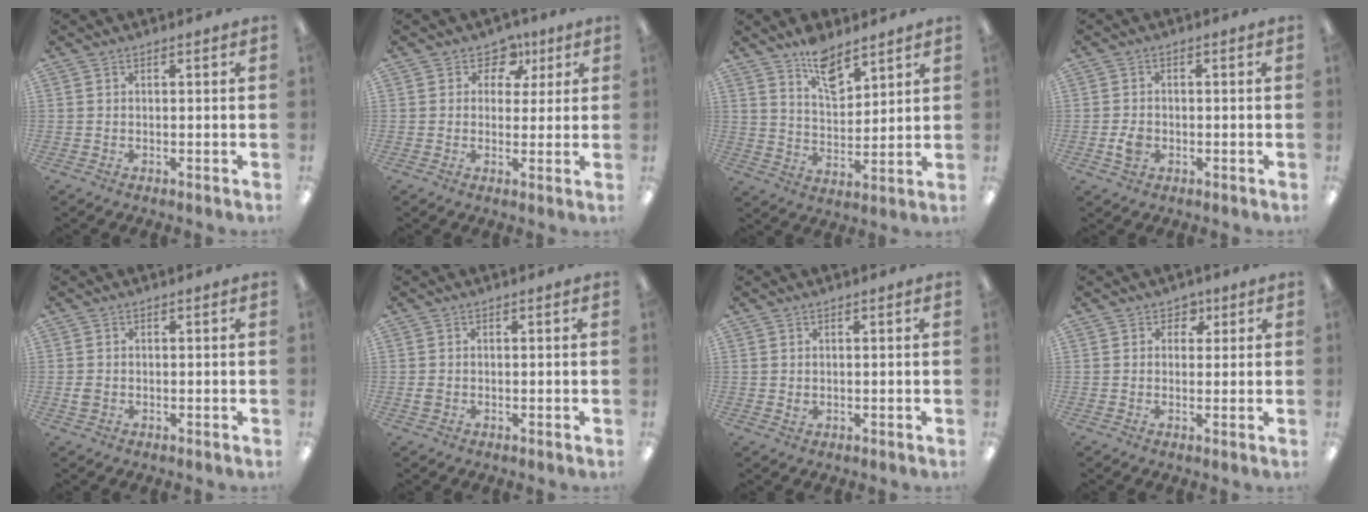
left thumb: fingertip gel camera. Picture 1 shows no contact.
{"total": 6.5, "force": [3.0, 5.2, 2.4], "torque": [-0.025, -0.012, 0.049]}
{"total": 9.1, "force": [7.1, 4.1, 3.9], "torque": [-0.059, -0.041, 0.125]}
{"total": 3.2, "force": [-0.9, 2.5, 1.8], "torque": [-0.029, 0.006, -0.014]}
{"total": 1.7, "force": [-0.3, 1.3, 0.9], "torque": [-0.016, 0.004, -0.006]}
{"total": 1.2, "force": [-0.3, 1.0, 0.6], "torque": [-0.011, 0.004, -0.006]}
{"total": 1.1, "force": [0.3, 0.8, 0.6], "torque": [-0.004, 0.000, 0.002]}
{"total": 3.4, "force": [1.6, 2.8, 1.1], "torque": [-0.005, -0.003, 0.024]}